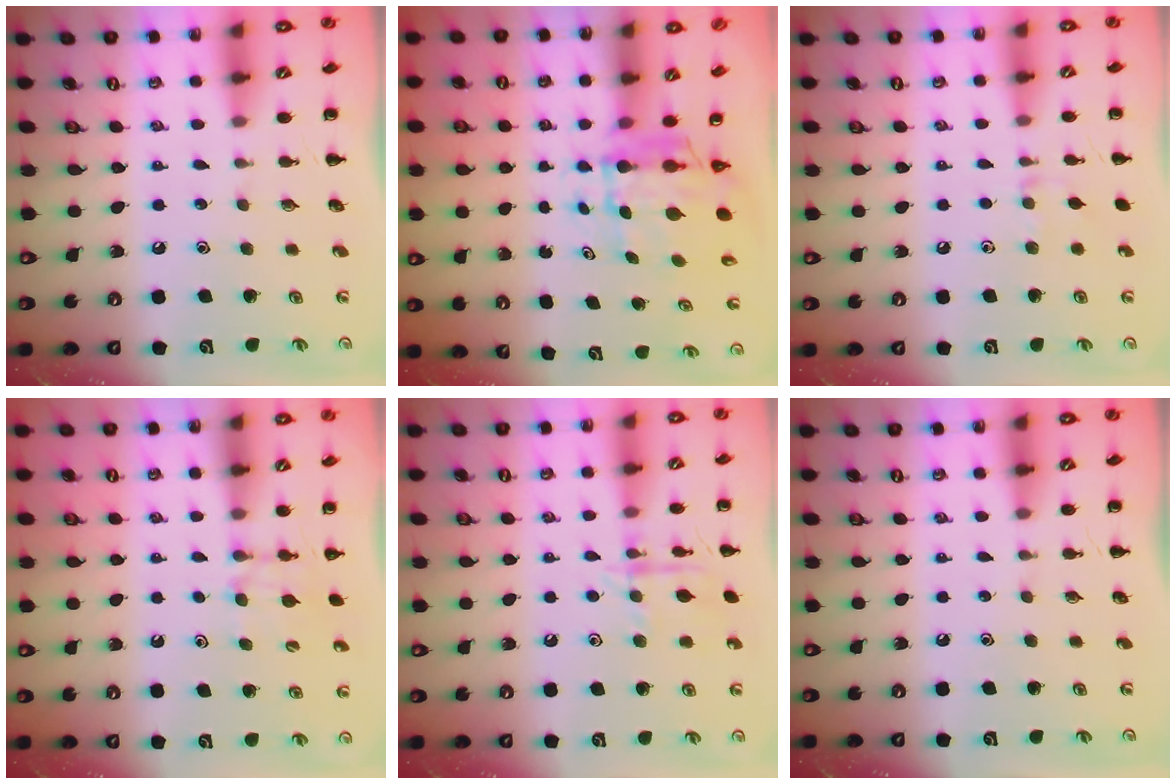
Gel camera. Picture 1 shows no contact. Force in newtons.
{"total": 6.2, "press": 5.9, "slide": 1.9}
{"total": 5.5, "press": 5.1, "slide": 1.8}
{"total": 6.7, "press": 6.4, "slide": 1.7}
{"total": 11.1, "press": 11.1, "slide": 0.5}
{"total": 0.0}